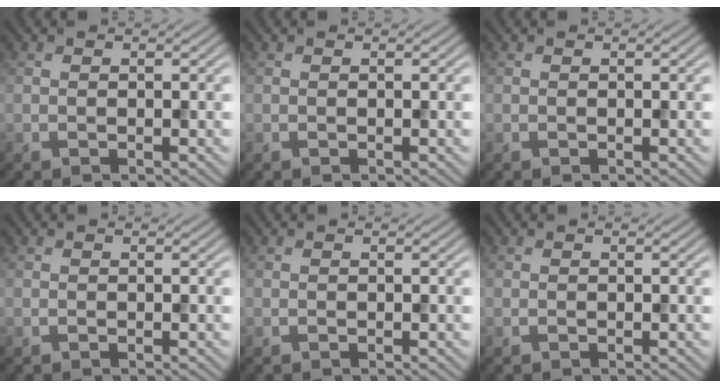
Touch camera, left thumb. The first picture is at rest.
{"total": 0.0}
{"total": 0.0}
{"total": 0.0}
{"total": 0.0}
{"total": 0.0}